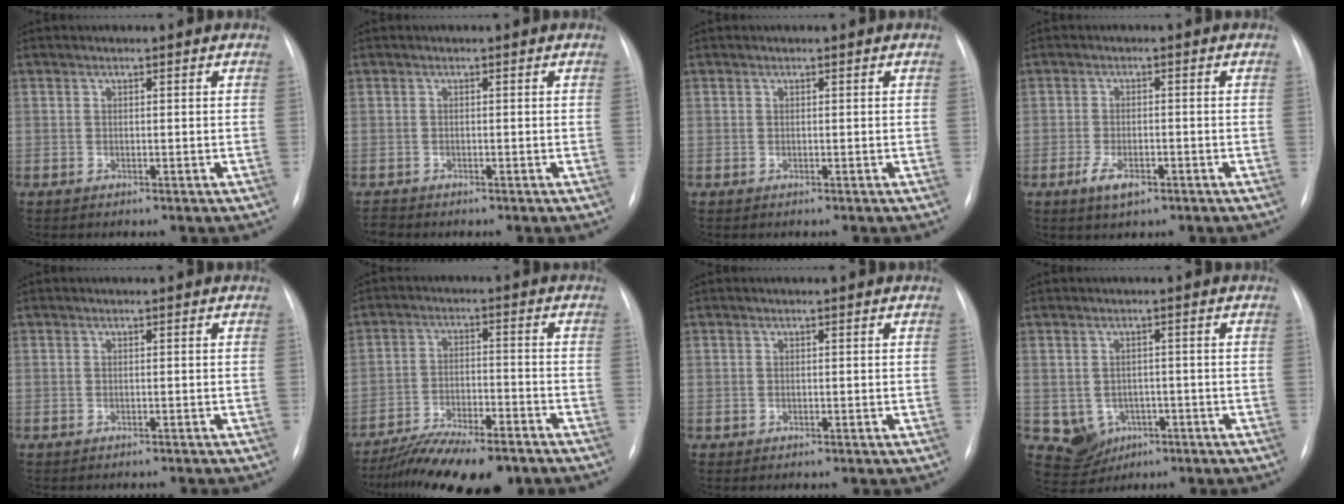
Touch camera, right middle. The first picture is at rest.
{"total": 1.0, "force": [-1.0, 0.0, -0.3], "torque": [0.003, -0.005, -0.016]}
{"total": 0.0}
{"total": 3.9, "force": [-2.1, 1.6, 2.8], "torque": [-0.057, -0.003, -0.034]}
{"total": 1.3, "force": [-1.3, 0.0, 0.1], "torque": [0.000, -0.005, -0.014]}
{"total": 14.7, "force": [-12.2, 3.5, 7.6], "torque": [-0.128, -0.002, -0.193]}
{"total": 0.0}
{"total": 5.1, "force": [-1.6, 4.7, 1.2], "torque": [-0.020, 0.008, -0.012]}